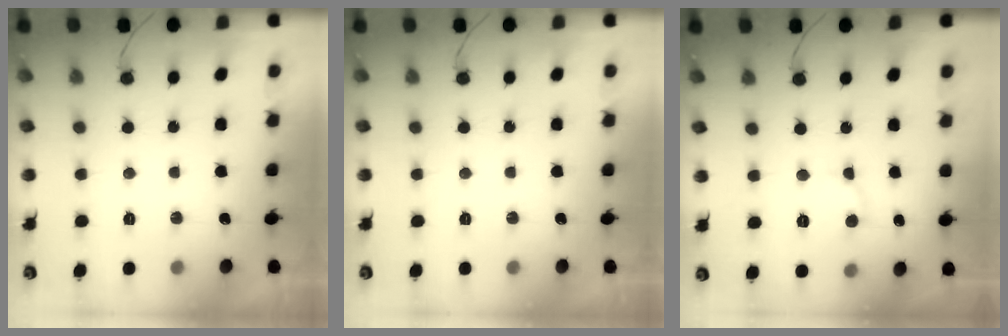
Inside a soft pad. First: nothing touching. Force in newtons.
{"total": 0.0}
{"total": 2.7, "press": 2.7, "slide": 0.2}